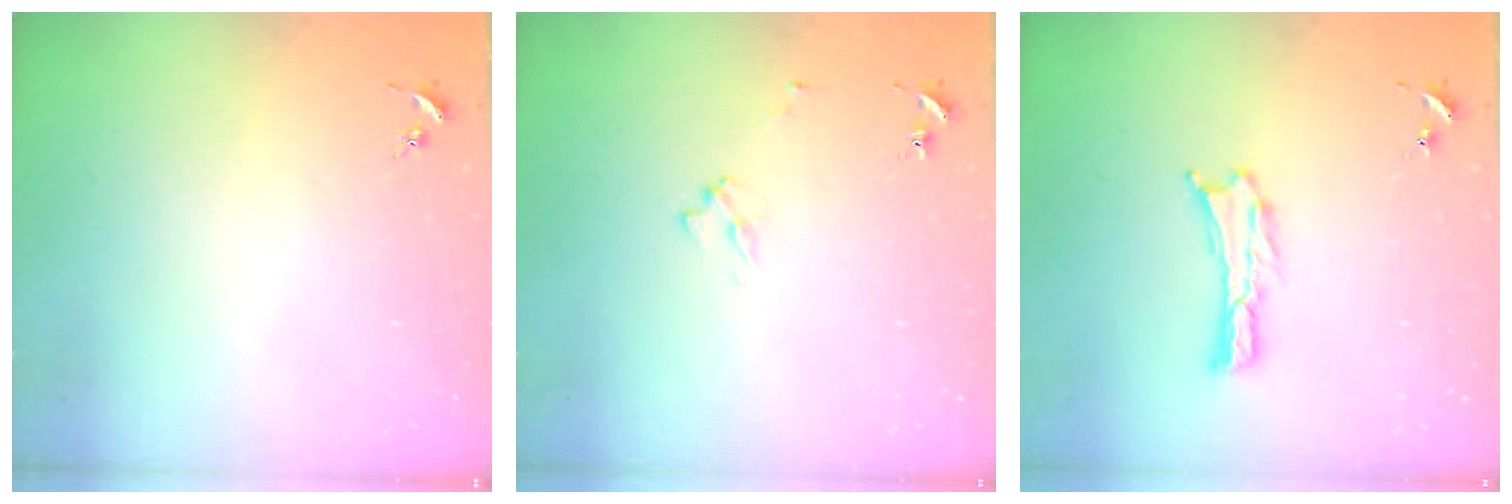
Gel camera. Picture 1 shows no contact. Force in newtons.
{"total": 2.9, "press": 2.9, "slide": 0.4}
{"total": 0.0}